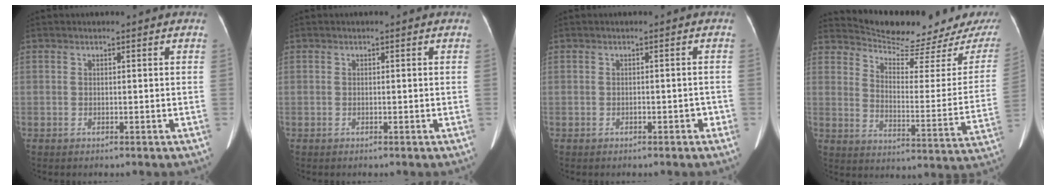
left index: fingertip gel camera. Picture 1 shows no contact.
{"total": 0.0}
{"total": 1.0, "force": [-0.6, 0.6, 0.5], "torque": [-0.005, 0.004, -0.007]}
{"total": 16.2, "force": [15.3, 0.6, 5.2], "torque": [-0.078, -0.072, 0.209]}